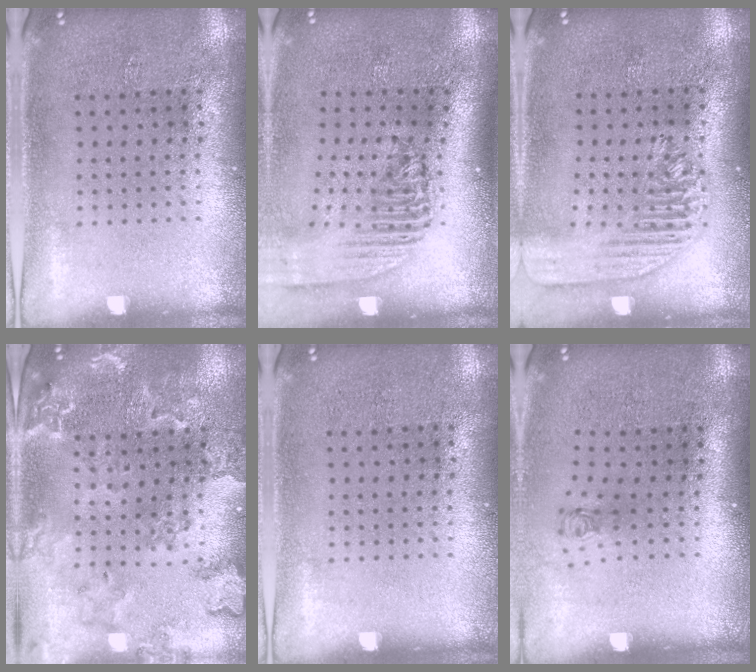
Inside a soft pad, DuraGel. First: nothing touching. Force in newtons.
{"total": 2.3, "press": 1.7, "slide": 1.5}
{"total": 1.8, "press": 1.7, "slide": 0.7}
{"total": 1.8, "press": 1.8, "slide": 0.3}
{"total": 0.0}
{"total": 0.8, "press": 0.4, "slide": 0.7}